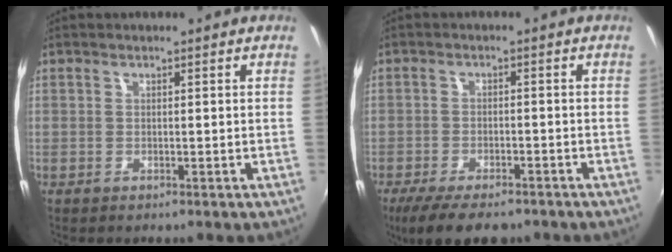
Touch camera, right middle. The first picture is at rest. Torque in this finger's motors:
{"motor_torque": [1.04, -1.10, 0.53, 0.19]}